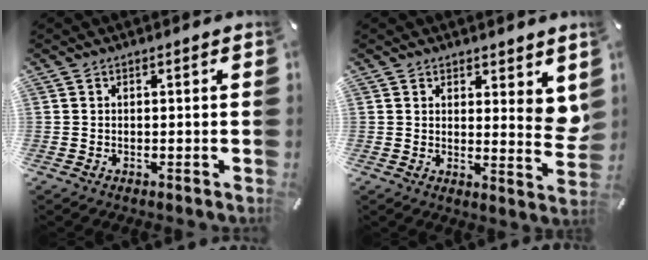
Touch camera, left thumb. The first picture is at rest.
{"total": 5.8, "force": [3.6, 2.6, 3.8], "torque": [-0.029, -0.035, 0.060]}